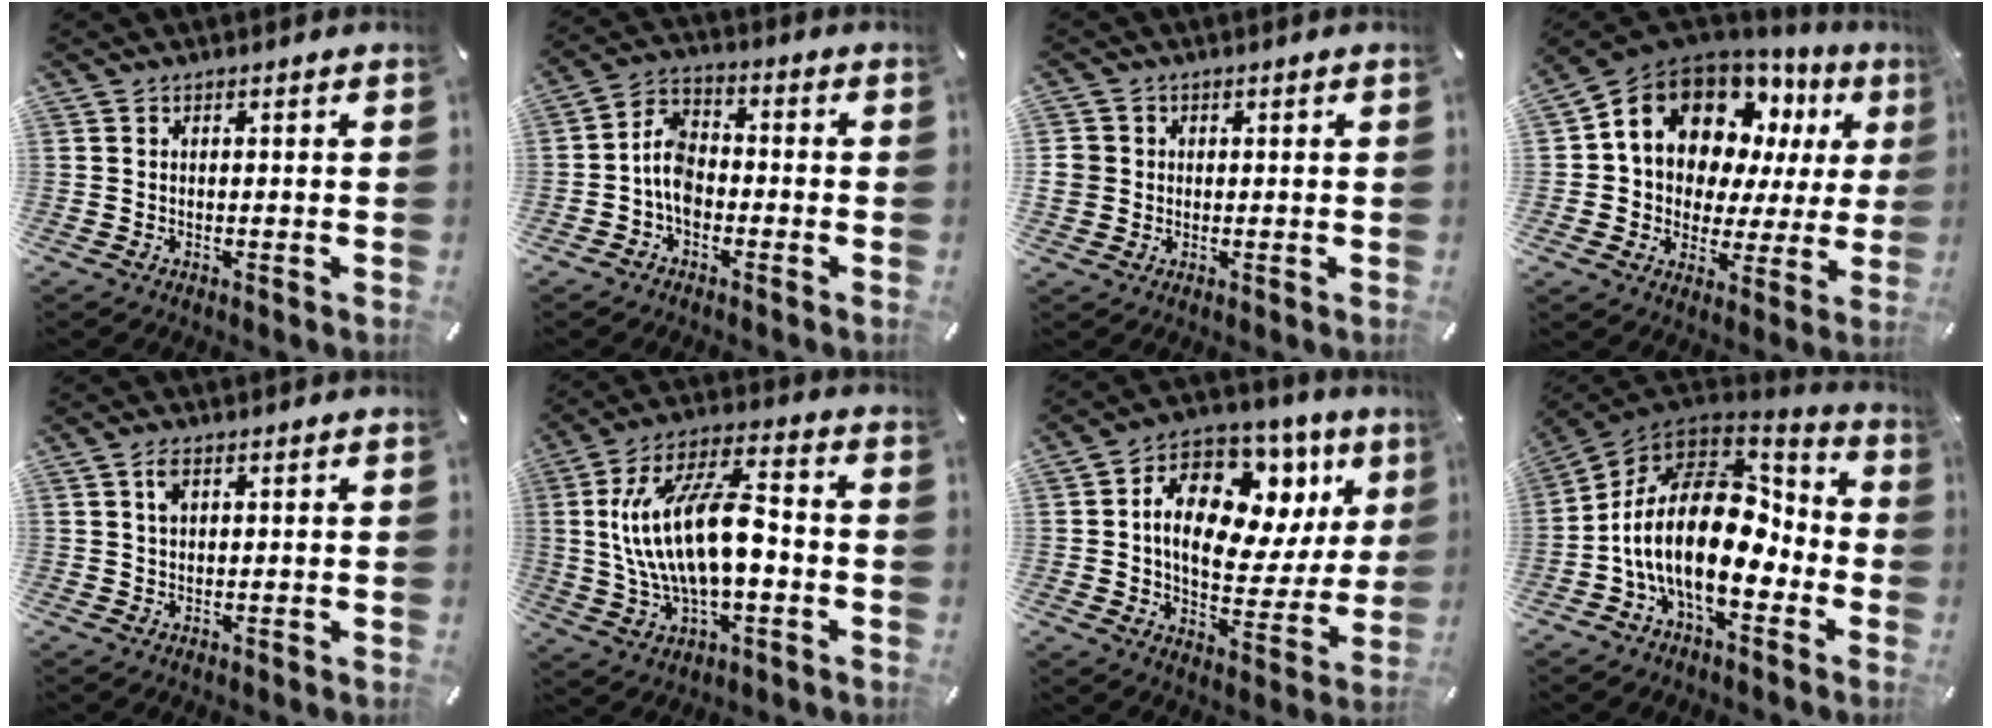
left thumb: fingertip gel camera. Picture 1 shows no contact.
{"total": 7.0, "force": [-2.4, 4.9, 4.3], "torque": [-0.094, 0.018, -0.046]}
{"total": 3.3, "force": [0.3, 3.3, 0.4], "torque": [-0.004, 0.002, 0.005]}
{"total": 15.5, "force": [8.2, 11.1, 7.0], "torque": [-0.133, -0.052, 0.151]}
{"total": 2.2, "force": [0.8, 1.0, 1.8], "torque": [-0.034, 0.002, 0.013]}
{"total": 19.5, "force": [-0.6, 9.5, 17.0], "torque": [-0.340, 0.010, -0.008]}
{"total": 17.5, "force": [6.4, 11.2, 11.8], "torque": [-0.178, -0.038, 0.111]}
{"total": 21.3, "force": [-2.5, 12.2, 17.2], "torque": [-0.334, -0.004, -0.041]}